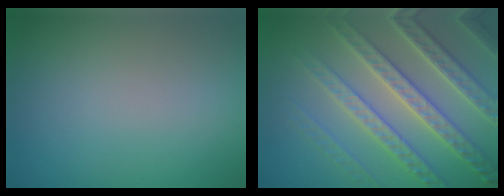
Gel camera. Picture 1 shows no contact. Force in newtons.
{"total": 7.1, "press": 6.9, "slide": 1.7}